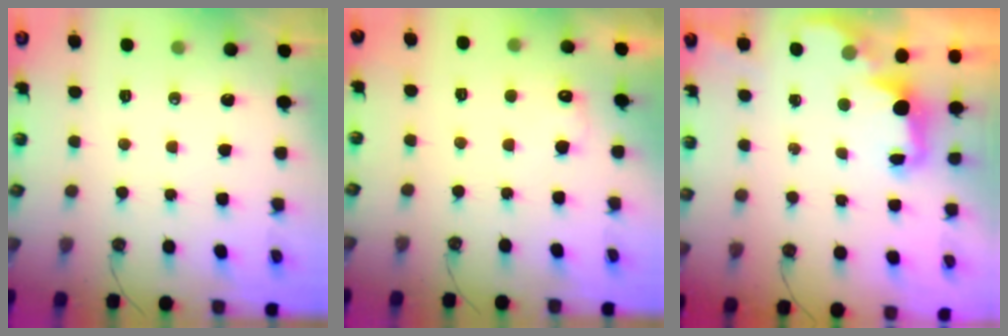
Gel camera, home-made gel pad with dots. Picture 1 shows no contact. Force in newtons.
{"total": 4.5, "press": 4.3, "slide": 1.3}
{"total": 2.3, "press": 2.2, "slide": 0.7}